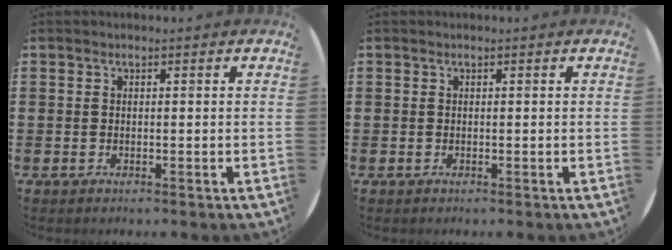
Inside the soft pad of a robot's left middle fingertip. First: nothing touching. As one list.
[{"total": 0.0}]